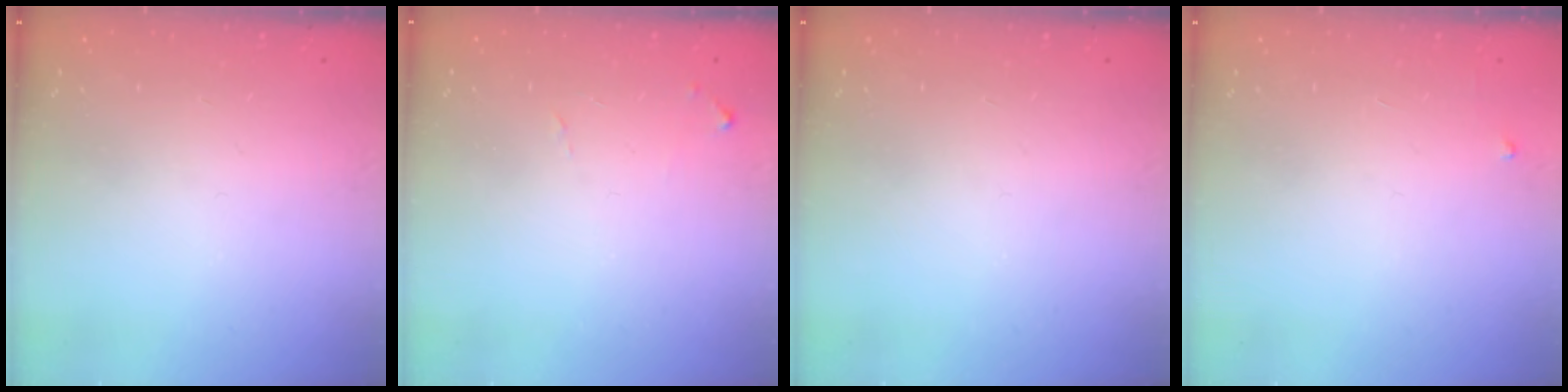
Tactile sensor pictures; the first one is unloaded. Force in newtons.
{"total": 5.4, "press": 5.4, "slide": 0.4}
{"total": 0.0}
{"total": 2.6, "press": 2.6, "slide": 0.4}